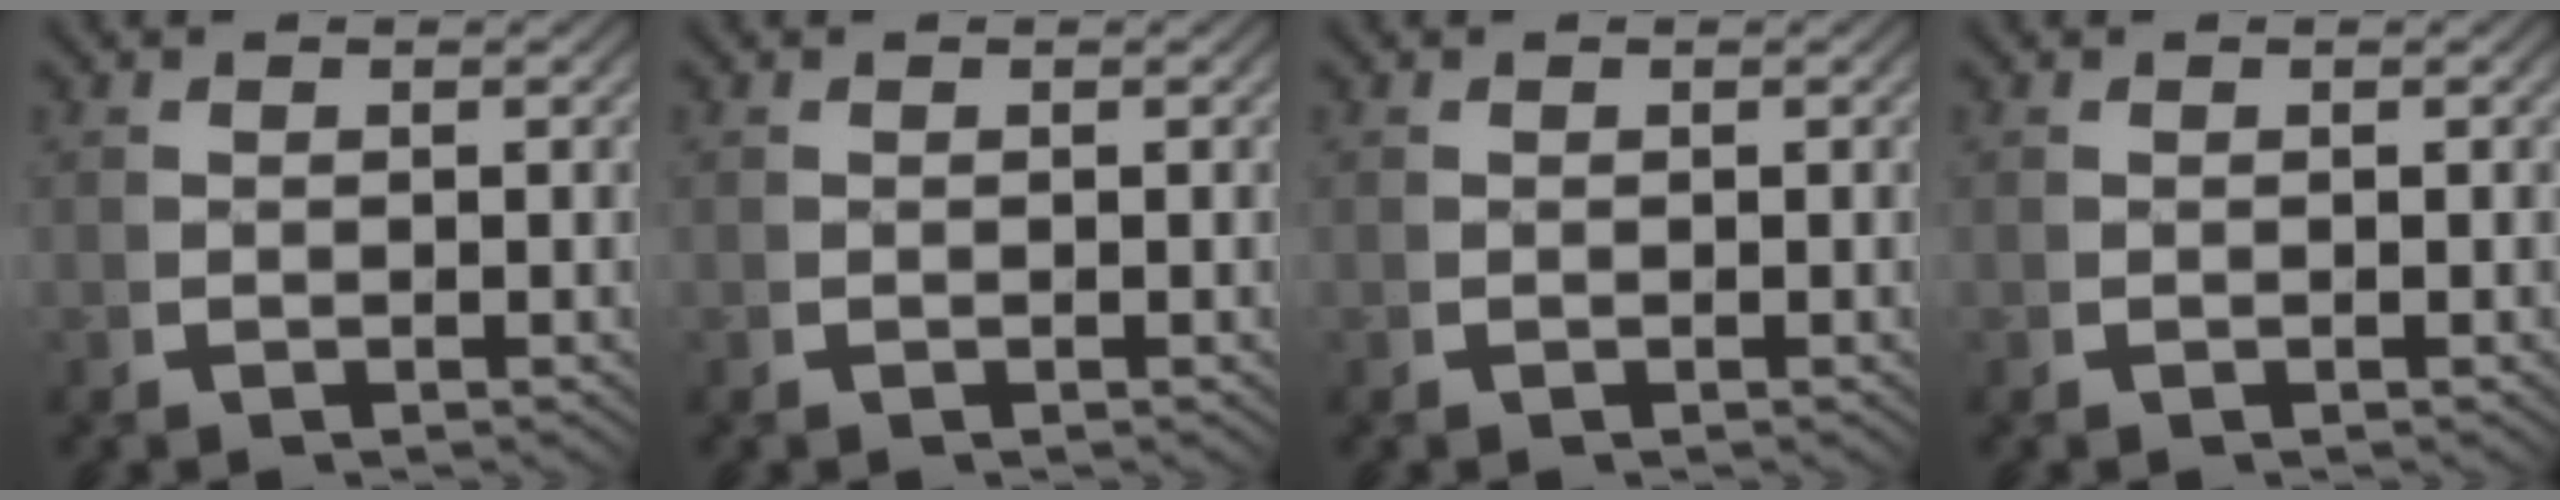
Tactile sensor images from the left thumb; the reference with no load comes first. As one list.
[{"total": 0.0}, {"total": 0.0}, {"total": 0.0}]